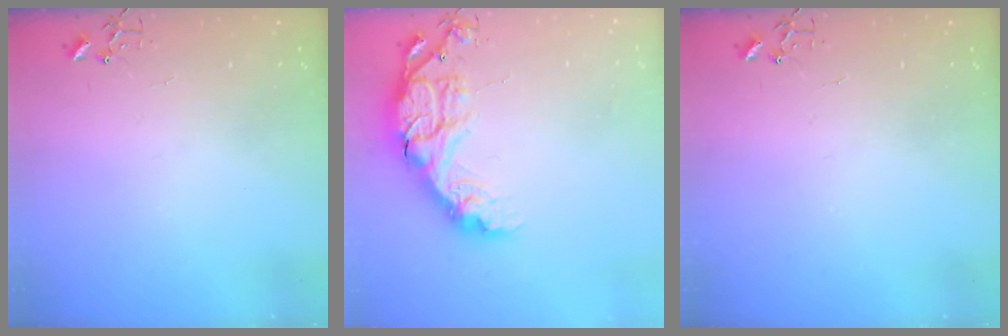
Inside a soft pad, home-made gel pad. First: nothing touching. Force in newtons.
{"total": 17.2, "press": 17.2, "slide": 0.5}
{"total": 0.0}